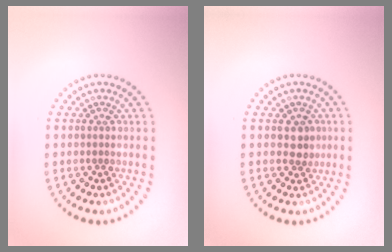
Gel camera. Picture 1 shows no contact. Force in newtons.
{"total": 1.4, "press": 1.3, "slide": 0.7}